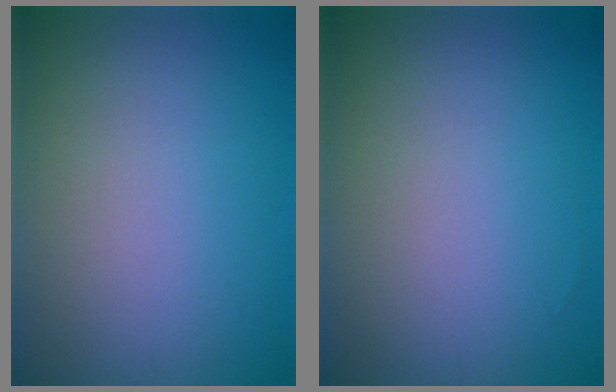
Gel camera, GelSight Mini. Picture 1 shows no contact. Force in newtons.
{"total": 0.0}